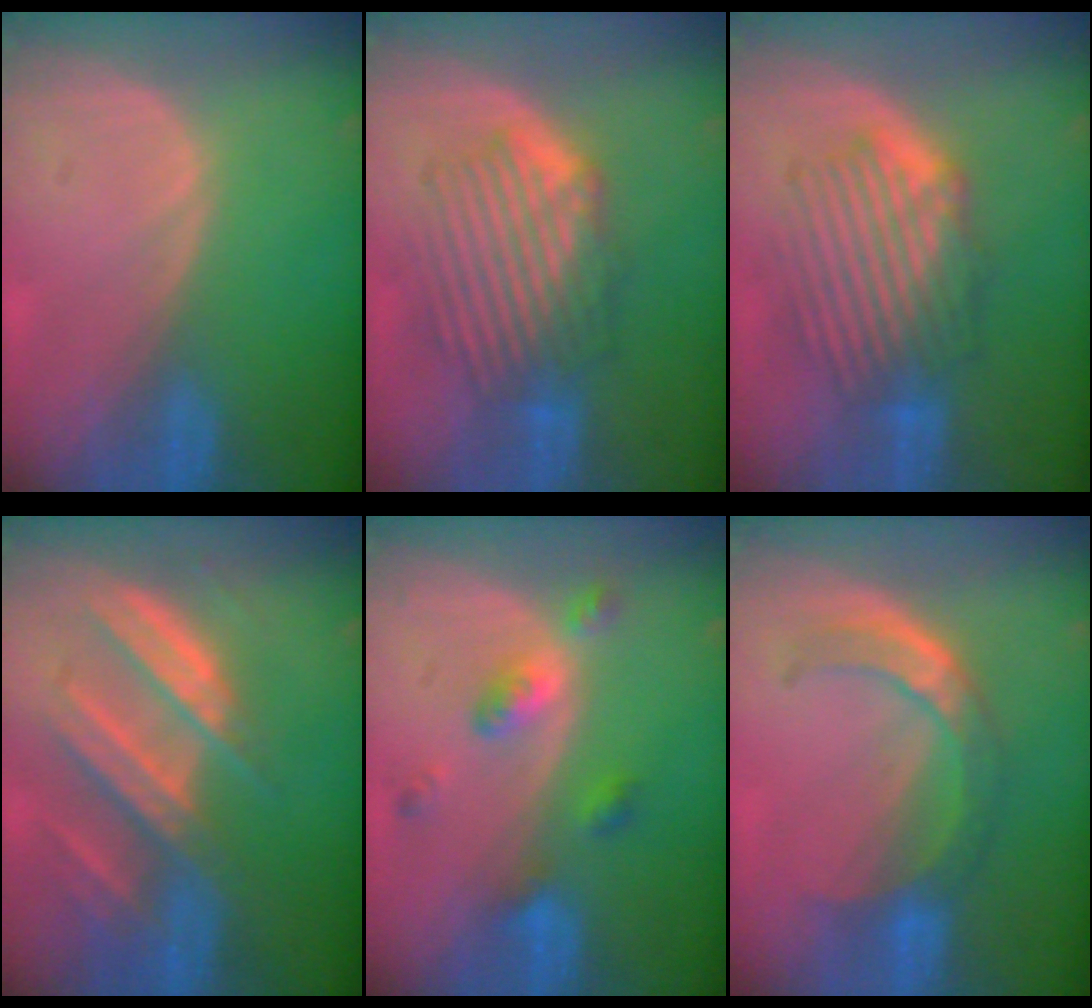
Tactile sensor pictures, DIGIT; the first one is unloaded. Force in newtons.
{"total": 8.4, "press": 8.0, "slide": 2.5}
{"total": 8.3, "press": 8.0, "slide": 2.4}
{"total": 9.5, "press": 8.4, "slide": 4.3}
{"total": 5.3, "press": 4.7, "slide": 2.4}
{"total": 6.7, "press": 6.2, "slide": 2.5}